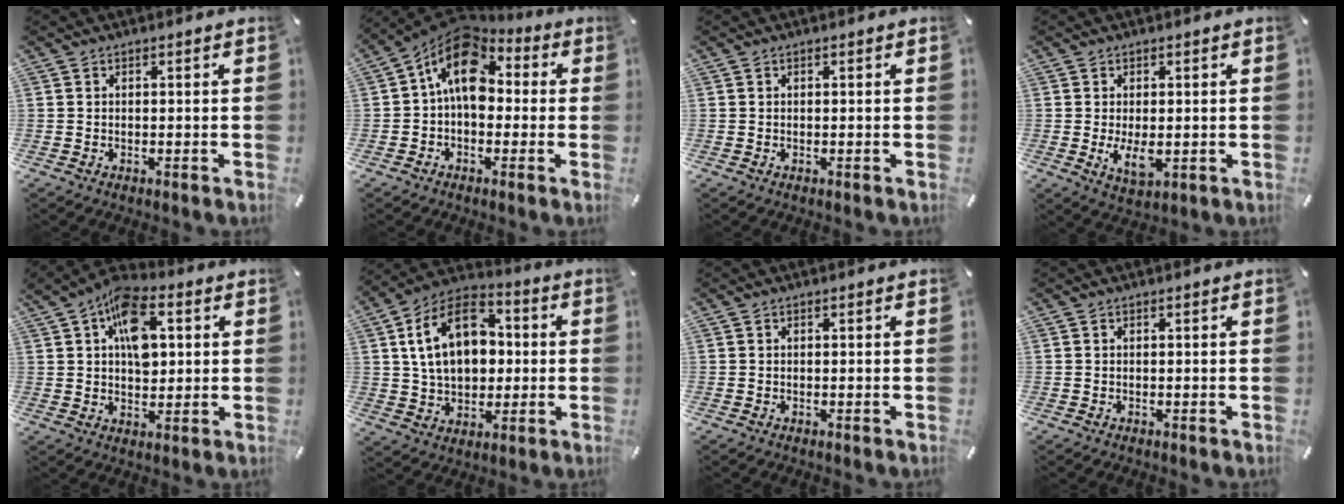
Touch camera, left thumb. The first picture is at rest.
{"total": 13.5, "force": [2.1, 9.0, 9.9], "torque": [-0.181, 0.003, 0.033]}
{"total": 0.0}
{"total": 5.8, "force": [-0.6, 3.0, 4.9], "torque": [-0.093, -0.012, -0.015]}
{"total": 11.8, "force": [3.4, 7.8, 8.2], "torque": [-0.114, -0.004, 0.061]}
{"total": 16.4, "force": [2.6, 12.0, 10.8], "torque": [-0.201, 0.006, 0.046]}
{"total": 0.0}
{"total": 0.0}